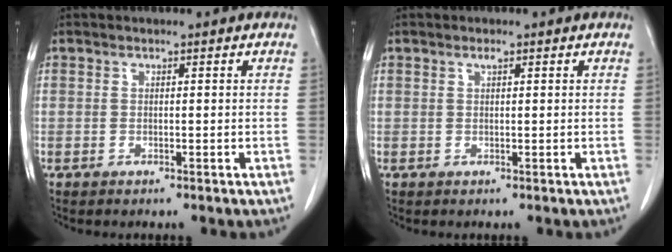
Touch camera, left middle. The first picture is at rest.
{"total": 0.7, "force": [0.4, 0.1, 0.5], "torque": [-0.010, 0.000, 0.007]}